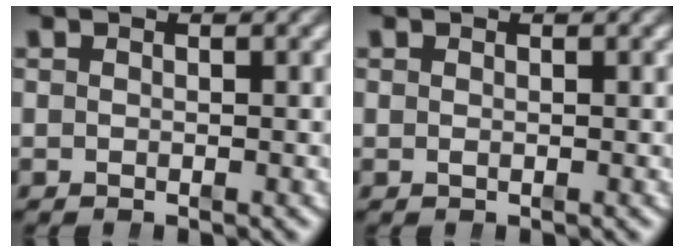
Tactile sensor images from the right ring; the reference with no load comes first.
{"total": 0.0}